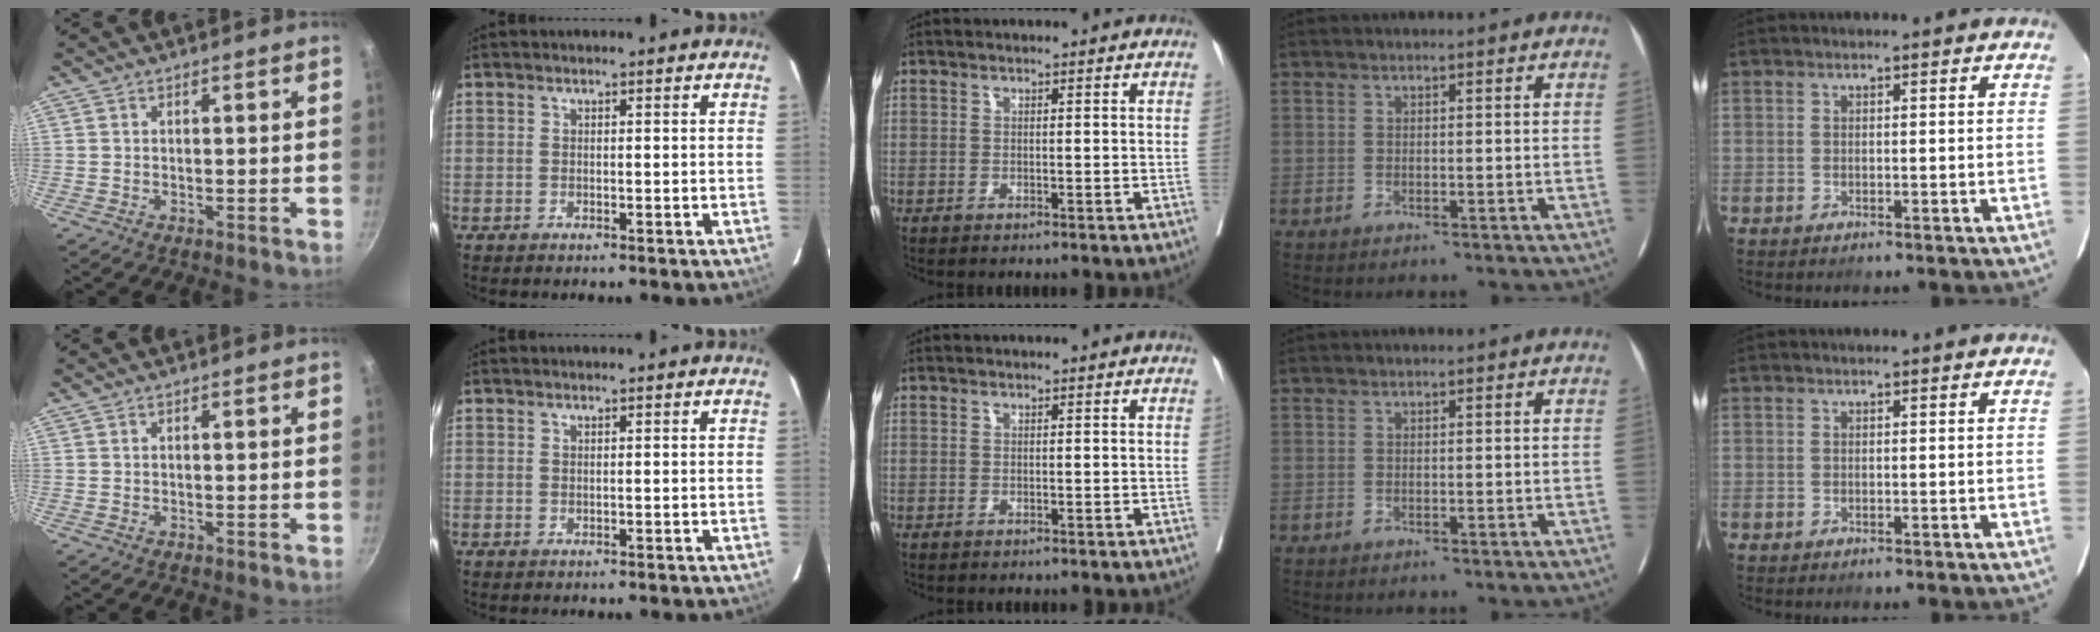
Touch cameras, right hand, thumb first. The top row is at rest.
{}